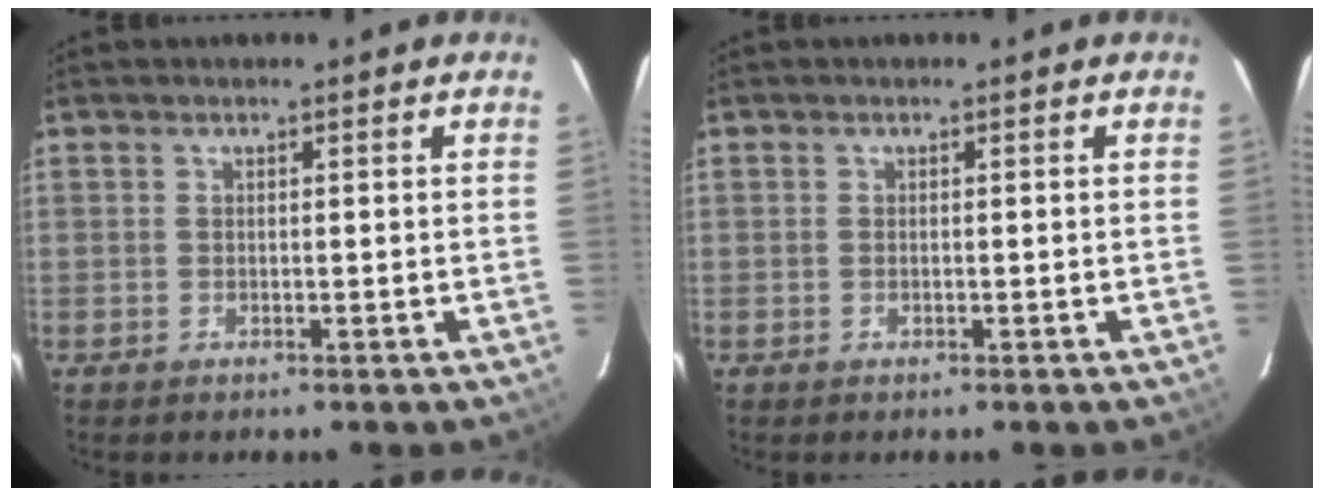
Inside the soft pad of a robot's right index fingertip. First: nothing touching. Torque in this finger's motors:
{"motor_torque": [-0.18, -0.12, -0.03, 0.00]}